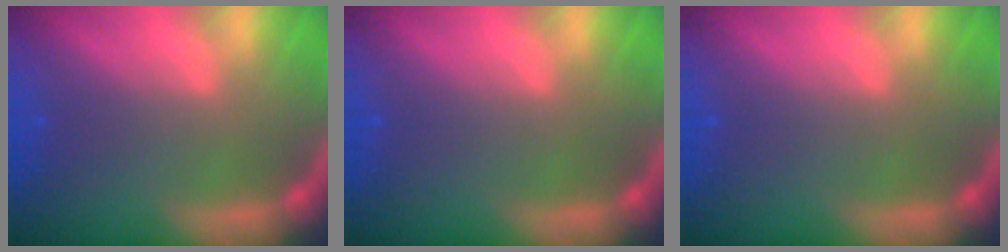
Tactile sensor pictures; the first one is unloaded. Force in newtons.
{"total": 0.0}
{"total": 0.0}